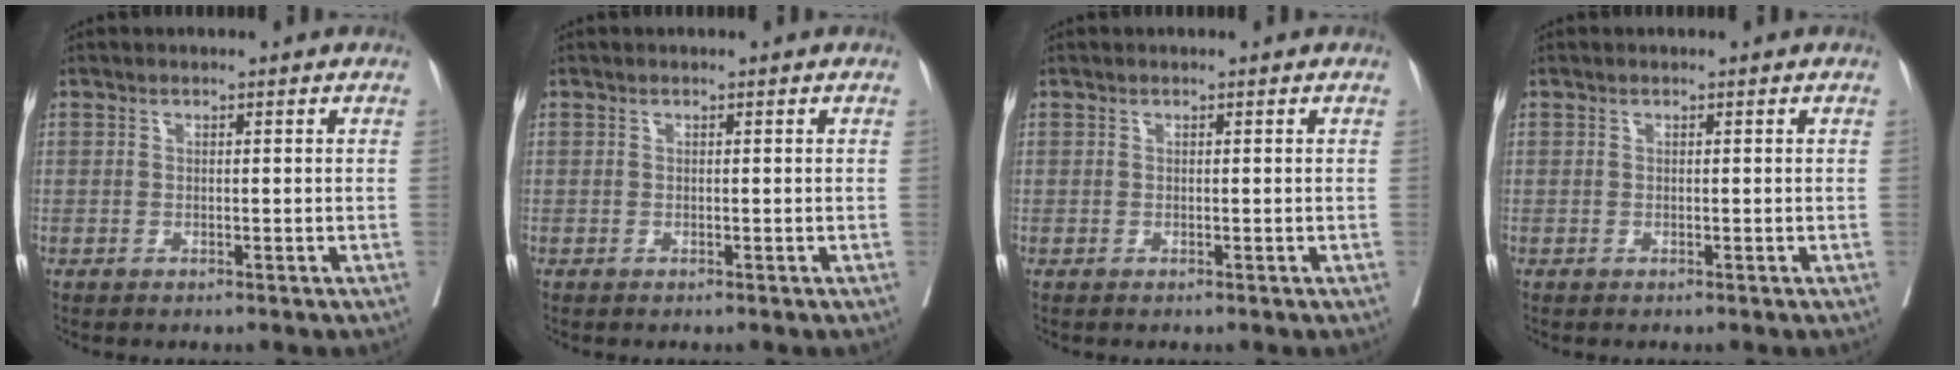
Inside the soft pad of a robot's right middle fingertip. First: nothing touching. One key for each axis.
{"total": 0.0}
{"total": 0.0}
{"total": 0.0}